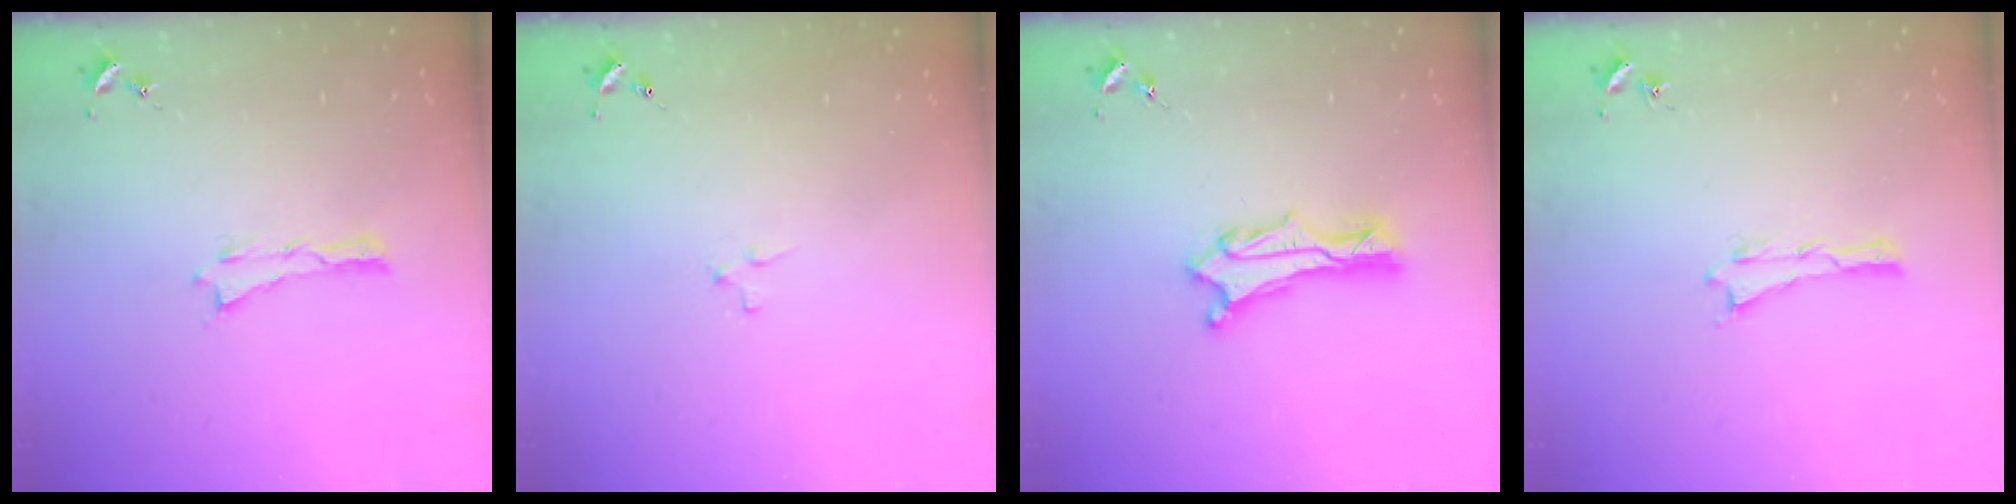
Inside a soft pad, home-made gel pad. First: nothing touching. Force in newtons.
{"total": 2.0, "press": 2.0, "slide": 0.2}
{"total": 2.4, "press": 2.4, "slide": 0.3}
{"total": 0.0}